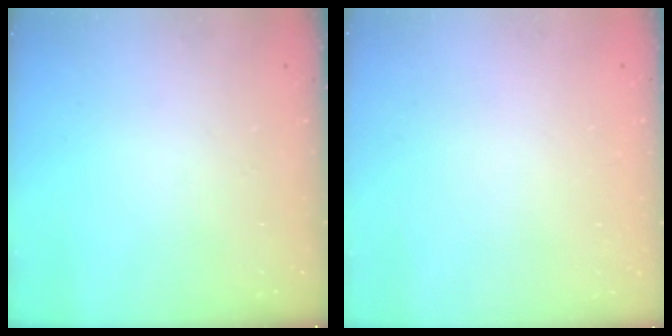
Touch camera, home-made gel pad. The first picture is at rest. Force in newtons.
{"total": 2.1, "press": 2.1, "slide": 0.1}